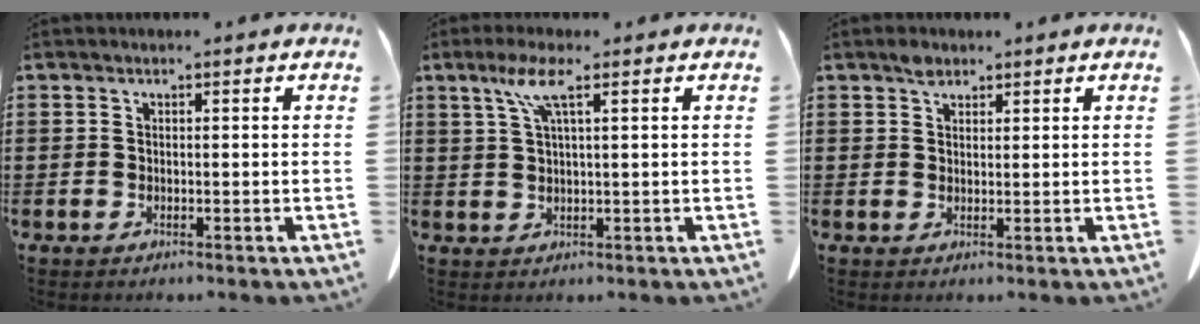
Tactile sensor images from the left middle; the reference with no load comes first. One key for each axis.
{"total": 4.9, "fx": 2.4, "fy": 0.7, "fz": 4.2, "tx": -0.091, "ty": 0.006, "tz": 0.040}
{"total": 1.8, "fx": 1.4, "fy": 1.0, "fz": 0.7, "tx": -0.017, "ty": 0.003, "tz": 0.026}